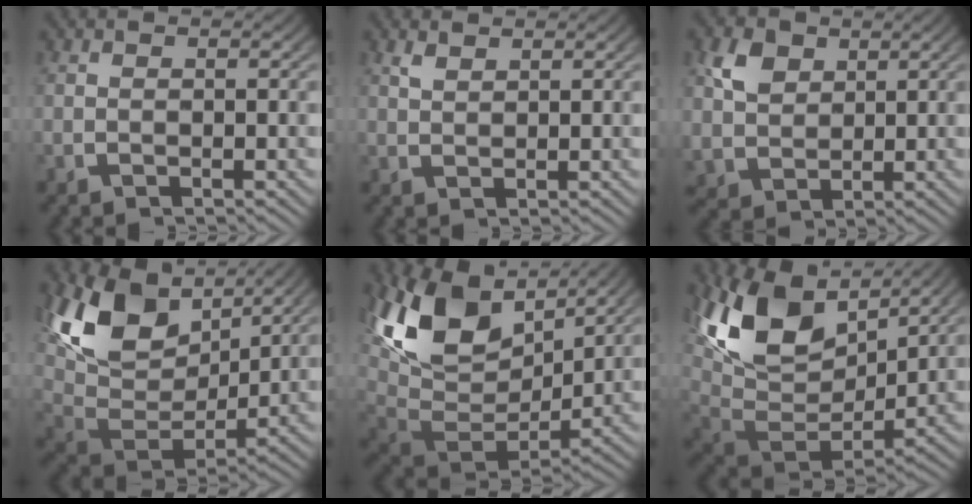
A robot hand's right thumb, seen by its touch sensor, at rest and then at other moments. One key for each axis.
{"total": 1.3, "fx": 1.3, "fy": 0.2, "fz": 0.3, "tx": 0.000, "ty": 0.003, "tz": 0.031}
{"total": 5.2, "fx": 2.0, "fy": 3.9, "fz": 2.8, "tx": -0.062, "ty": -0.016, "tz": 0.048}
{"total": 12.0, "fx": 3.5, "fy": 7.4, "fz": 8.8, "tx": -0.193, "ty": -0.020, "tz": 0.067}
{"total": 14.3, "fx": 3.0, "fy": 9.3, "fz": 10.5, "tx": -0.241, "ty": -0.041, "tz": 0.066}
{"total": 13.9, "fx": 2.9, "fy": 8.9, "fz": 10.3, "tx": -0.231, "ty": -0.039, "tz": 0.064}